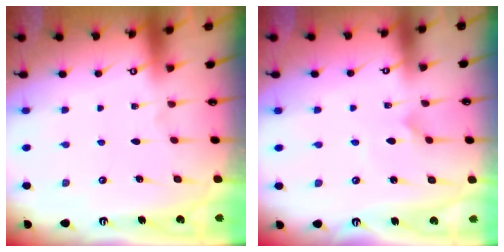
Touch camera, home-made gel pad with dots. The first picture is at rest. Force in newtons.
{"total": 1.8, "press": 1.8, "slide": 0.1}